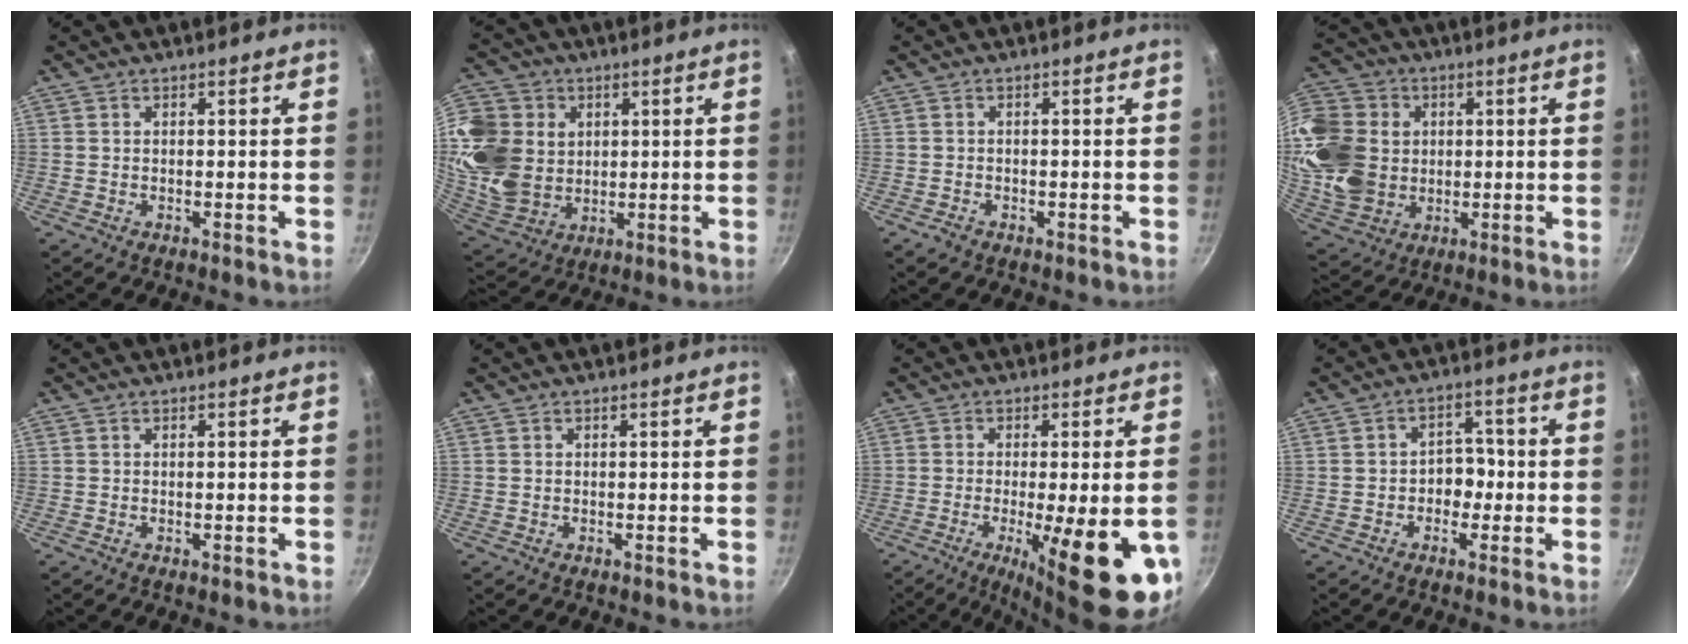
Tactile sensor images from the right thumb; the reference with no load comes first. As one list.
[{"total": 19.9, "force": [4.8, 16.2, 10.6], "torque": [-0.214, -0.017, 0.103]}, {"total": 1.7, "force": [-1.0, 1.0, 0.8], "torque": [-0.018, 0.008, -0.017]}, {"total": 20.4, "force": [3.0, 16.9, 11.0], "torque": [-0.225, 0.001, 0.067]}, {"total": 0.0}, {"total": 0.0}, {"total": 16.9, "force": [-5.2, 4.5, 15.4], "torque": [-0.204, -0.010, -0.066]}, {"total": 4.8, "force": [-1.1, 3.8, 2.7], "torque": [0.009, 0.019, -0.022]}]